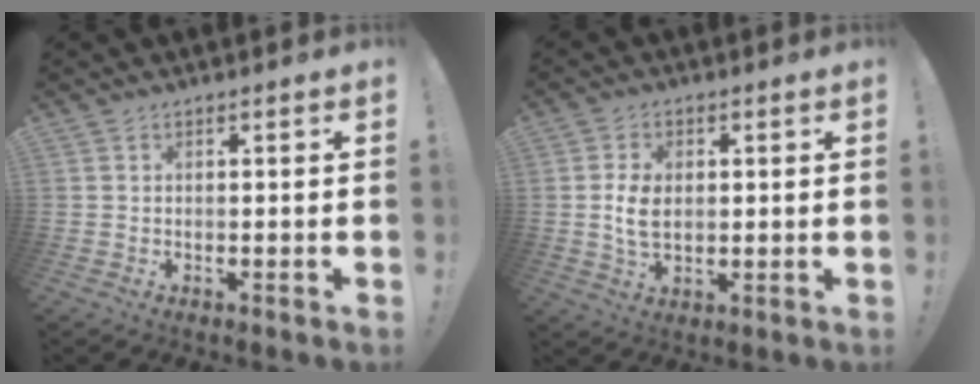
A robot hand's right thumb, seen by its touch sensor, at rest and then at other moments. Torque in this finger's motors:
{"motor_torque": [-0.38, 0.34, 0.02, 0.08, -0.04]}